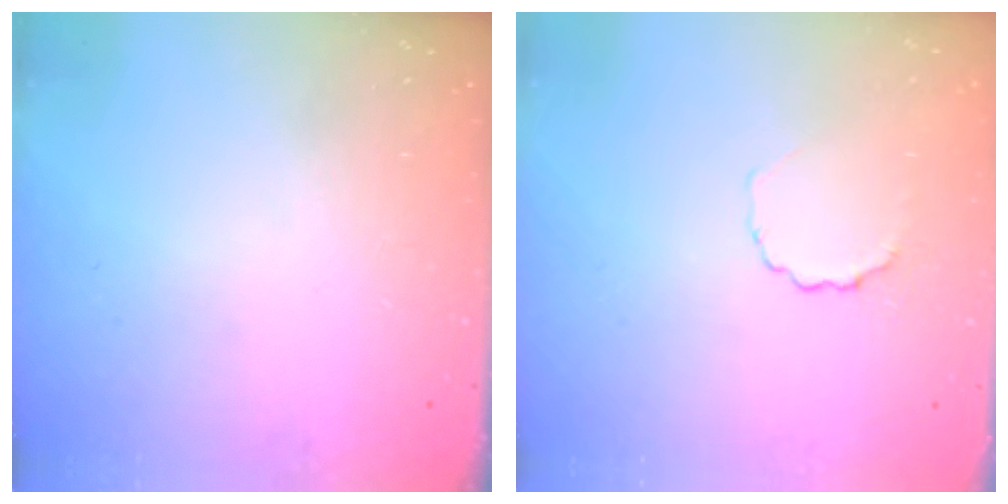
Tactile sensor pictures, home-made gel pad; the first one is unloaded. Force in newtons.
{"total": 2.6, "press": 2.3, "slide": 1.0}